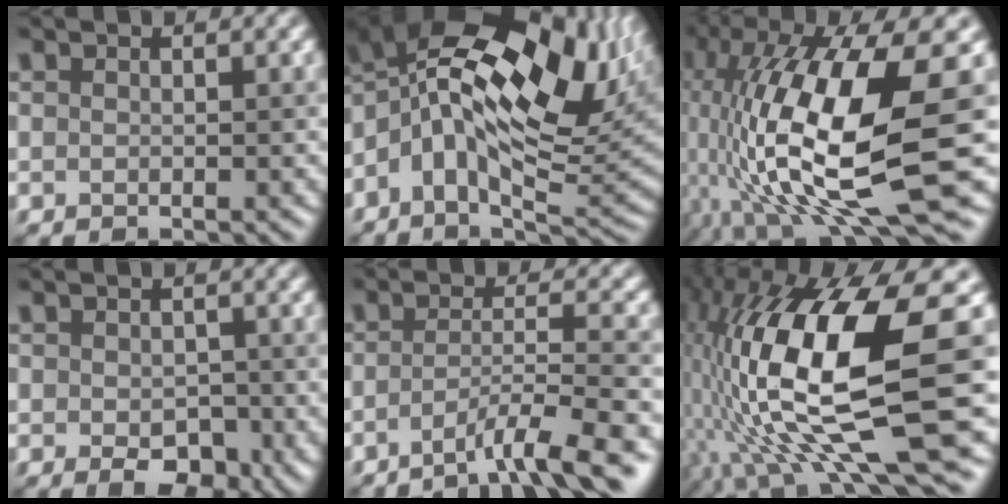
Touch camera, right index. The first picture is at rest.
{"total": 17.3, "force": [3.3, 7.2, 15.5], "torque": [-0.245, 0.016, 0.070]}
{"total": 15.8, "force": [-1.4, 4.9, 15.0], "torque": [-0.294, -0.002, -0.020]}
{"total": 3.8, "force": [-0.9, 2.3, 2.9], "torque": [-0.044, -0.010, -0.011]}
{"total": 6.1, "force": [-3.5, 0.8, 4.9], "torque": [-0.073, 0.007, -0.067]}
{"total": 16.5, "force": [1.1, 5.5, 15.5], "torque": [-0.311, -0.005, 0.035]}